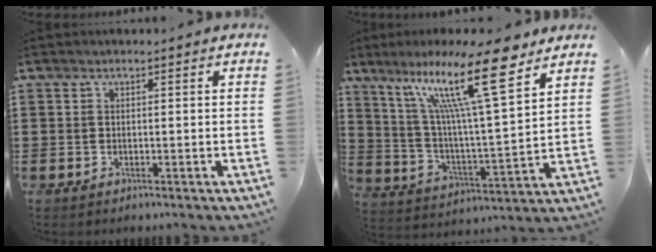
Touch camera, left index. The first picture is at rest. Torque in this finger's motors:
{"motor_torque": [2.14, 0.00, 1.05, 0.21]}